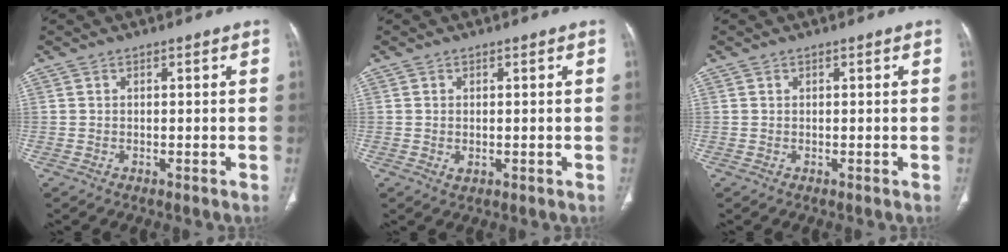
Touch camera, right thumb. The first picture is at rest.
{"total": 1.5, "force": [-0.2, 0.9, 1.1], "torque": [-0.024, -0.003, 0.001]}
{"total": 0.0}